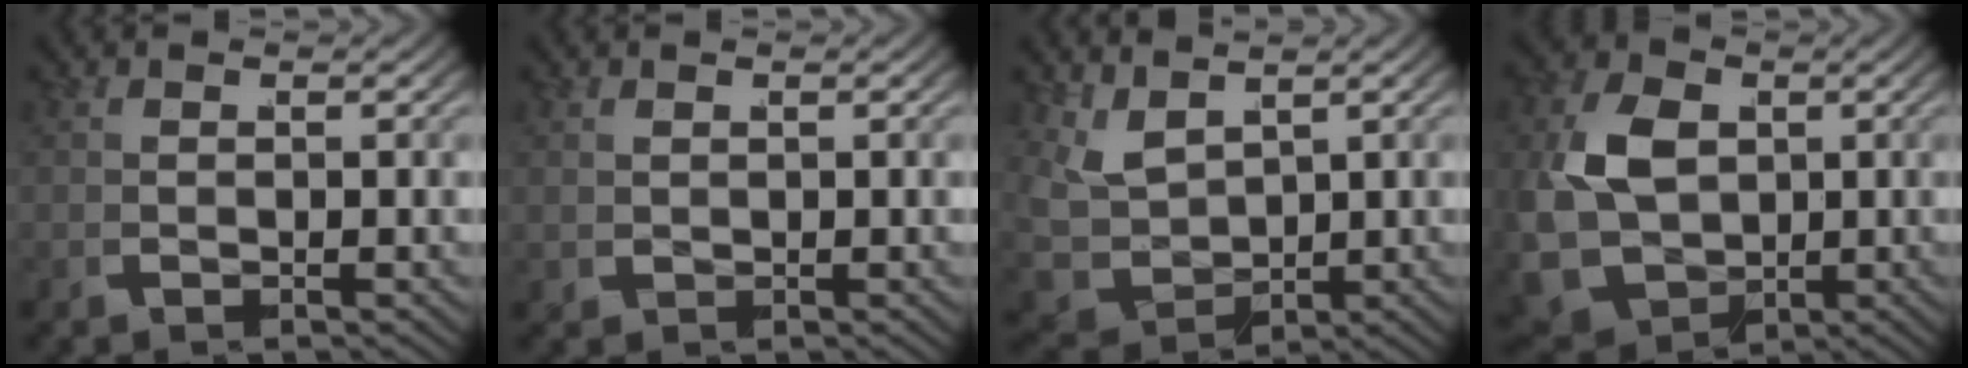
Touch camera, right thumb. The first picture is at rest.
{"total": 0.6, "force": [0.6, 0.1, -0.1], "torque": [0.003, 0.003, 0.015]}
{"total": 5.8, "force": [1.2, 4.4, 3.6], "torque": [-0.104, -0.027, 0.036]}
{"total": 11.0, "force": [-0.8, 9.1, 6.2], "torque": [-0.185, -0.062, 0.007]}